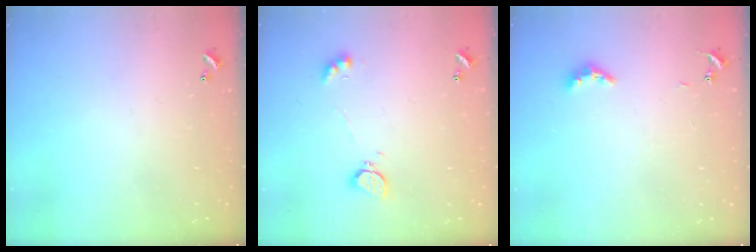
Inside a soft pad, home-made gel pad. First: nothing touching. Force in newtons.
{"total": 2.3, "press": 2.3, "slide": 0.5}
{"total": 5.4, "press": 5.4, "slide": 0.6}